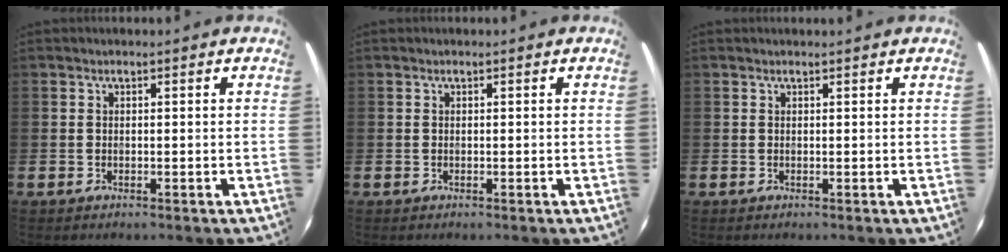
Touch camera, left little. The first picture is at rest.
{"total": 0.0}
{"total": 0.0}